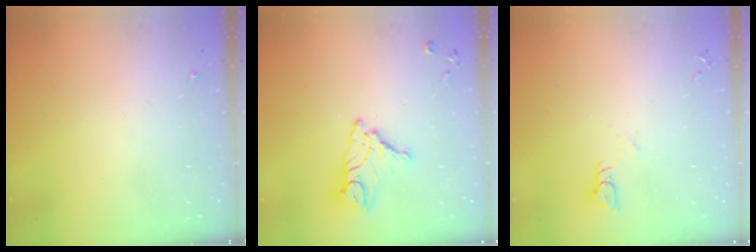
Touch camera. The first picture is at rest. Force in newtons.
{"total": 12.7, "press": 12.6, "slide": 1.1}
{"total": 3.6, "press": 3.6, "slide": 0.4}